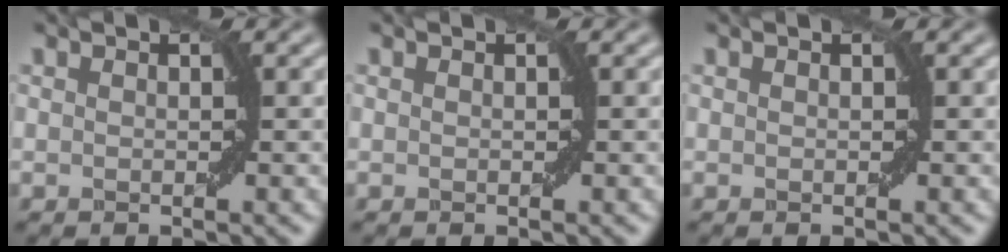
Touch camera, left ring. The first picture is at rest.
{"total": 0.0}
{"total": 0.0}